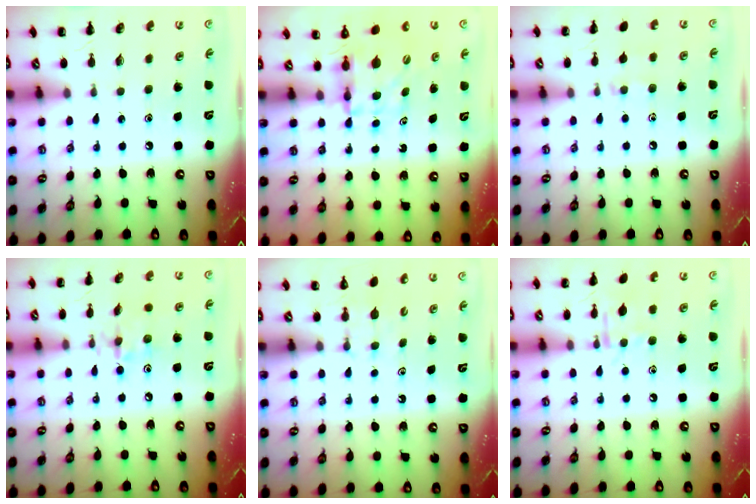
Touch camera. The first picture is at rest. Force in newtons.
{"total": 4.9, "press": 4.9, "slide": 0.1}
{"total": 5.9, "press": 5.6, "slide": 1.8}
{"total": 5.4, "press": 5.4, "slide": 0.5}
{"total": 2.6, "press": 2.4, "slide": 1.0}
{"total": 8.4, "press": 8.4, "slide": 0.7}